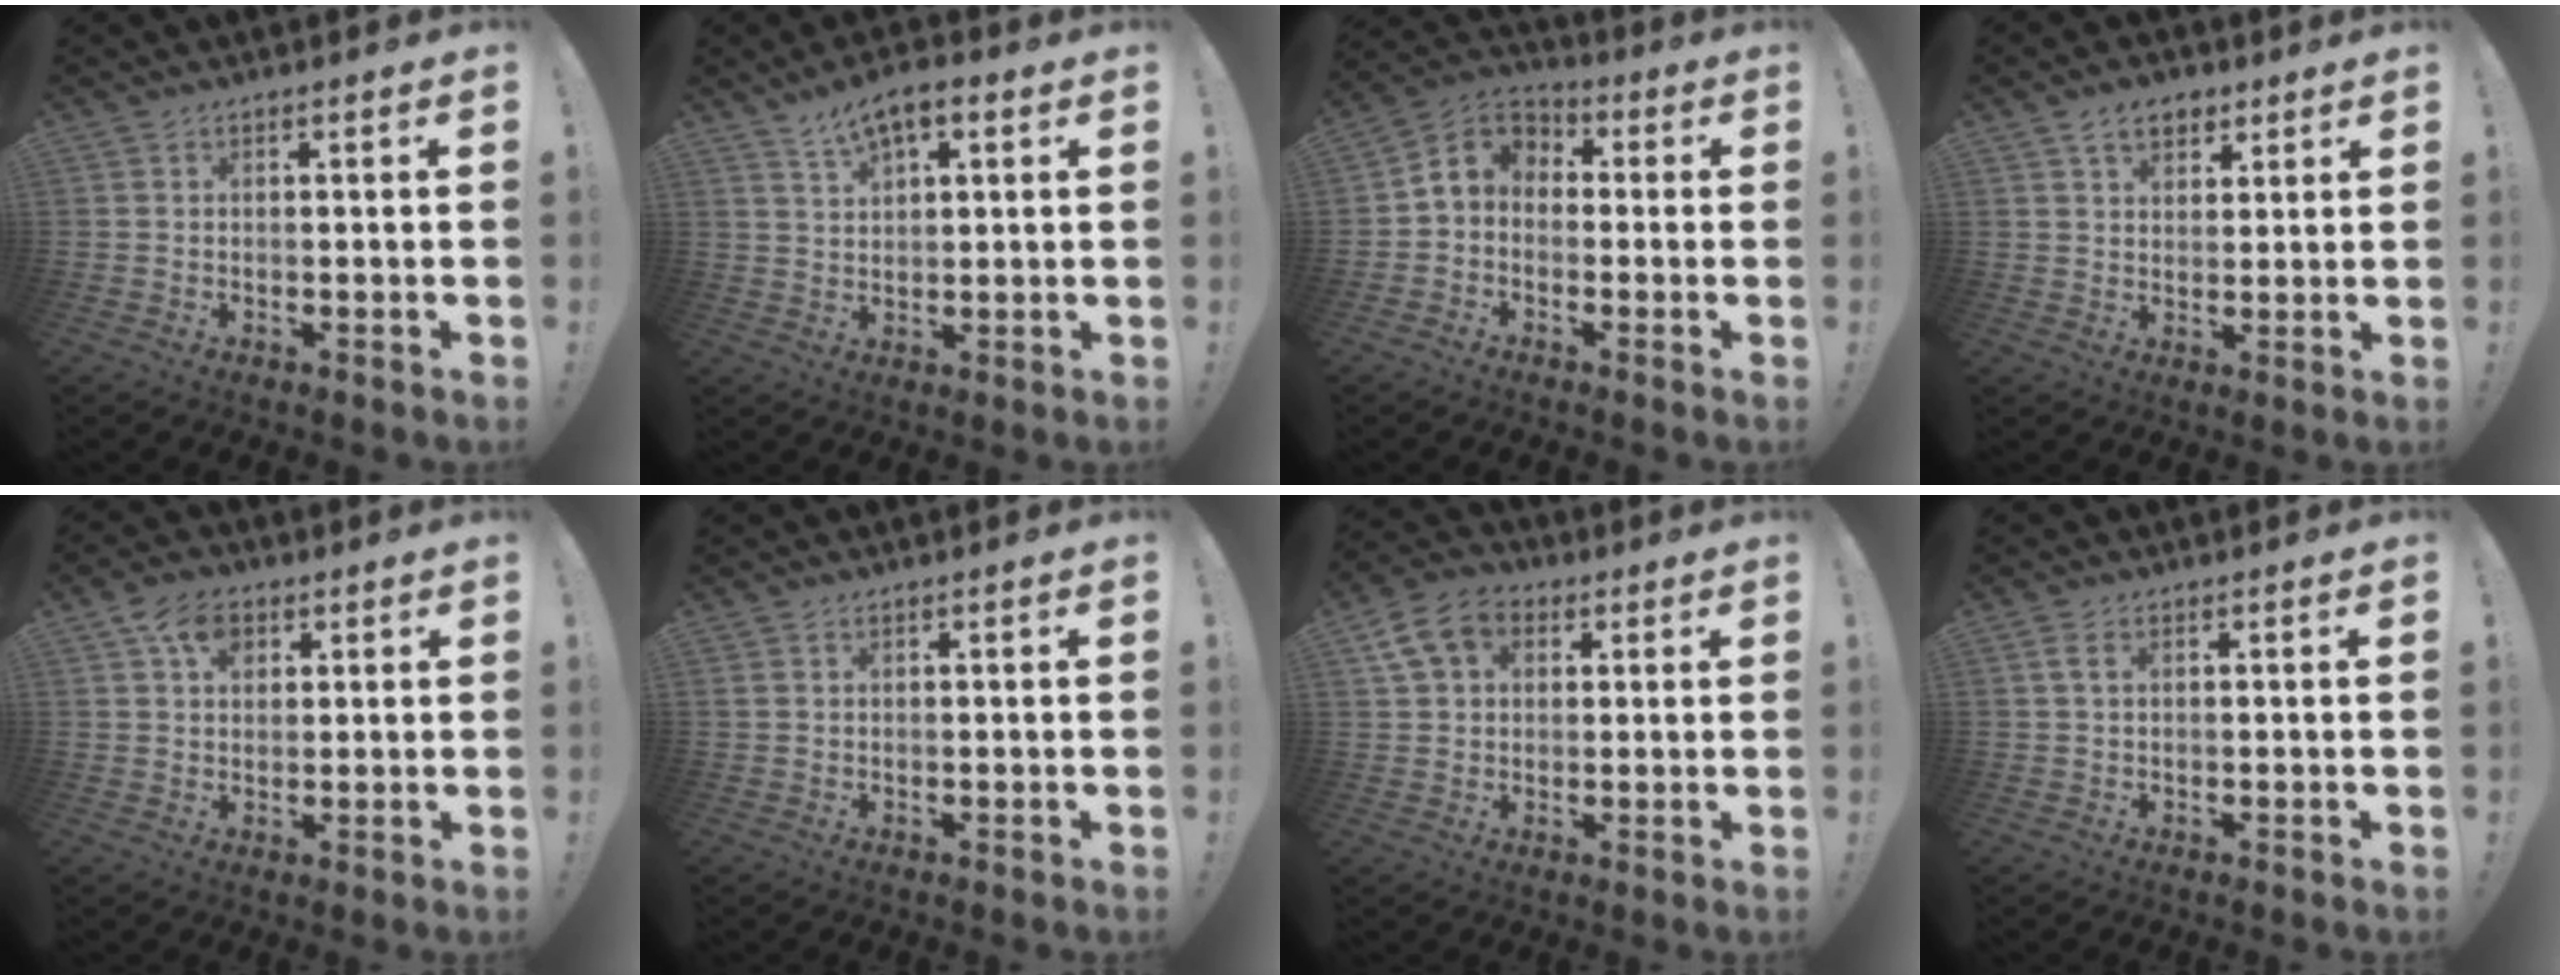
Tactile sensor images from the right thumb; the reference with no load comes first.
{"total": 7.0, "force": [4.1, 3.0, 4.8], "torque": [-0.074, -0.013, 0.072]}
{"total": 6.4, "force": [-0.8, 5.4, 3.4], "torque": [-0.058, 0.016, -0.008]}
{"total": 6.9, "force": [4.0, 4.5, 3.2], "torque": [-0.039, -0.014, 0.073]}
{"total": 7.8, "force": [3.3, 5.4, 4.5], "torque": [-0.066, -0.004, 0.062]}
{"total": 1.1, "force": [0.6, 0.5, 0.7], "torque": [-0.017, 0.002, 0.011]}
{"total": 11.2, "force": [4.4, 8.4, 5.9], "torque": [-0.101, -0.002, 0.091]}
{"total": 2.4, "force": [0.9, 1.1, 1.9], "torque": [-0.034, 0.000, 0.016]}